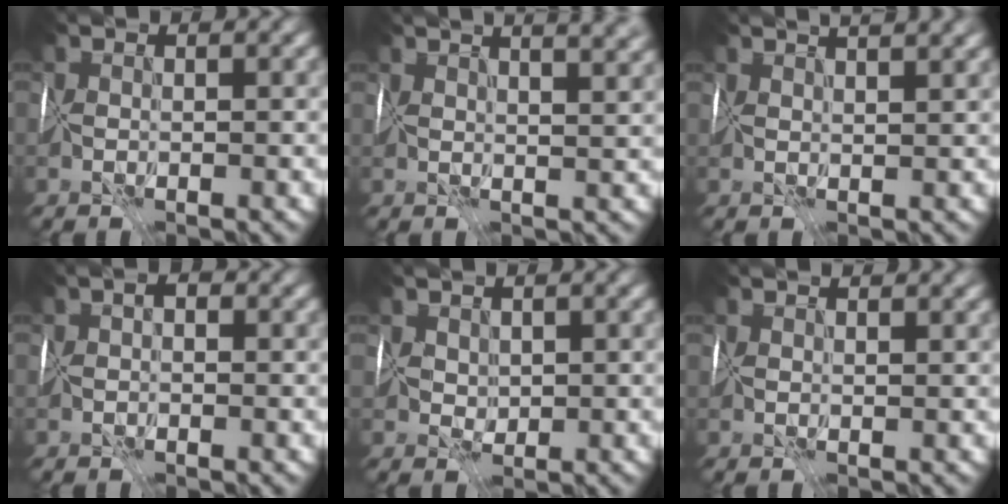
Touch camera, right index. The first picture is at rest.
{"total": 10.1, "force": [6.3, 4.2, 6.8], "torque": [-0.085, 0.059, 0.078]}
{"total": 5.0, "force": [3.7, 1.4, 3.0], "torque": [-0.049, 0.035, 0.061]}
{"total": 0.0}
{"total": 2.1, "force": [1.3, 1.4, 0.7], "torque": [-0.009, 0.011, 0.033]}
{"total": 2.3, "force": [1.4, 1.0, 1.4], "torque": [-0.027, 0.006, 0.031]}